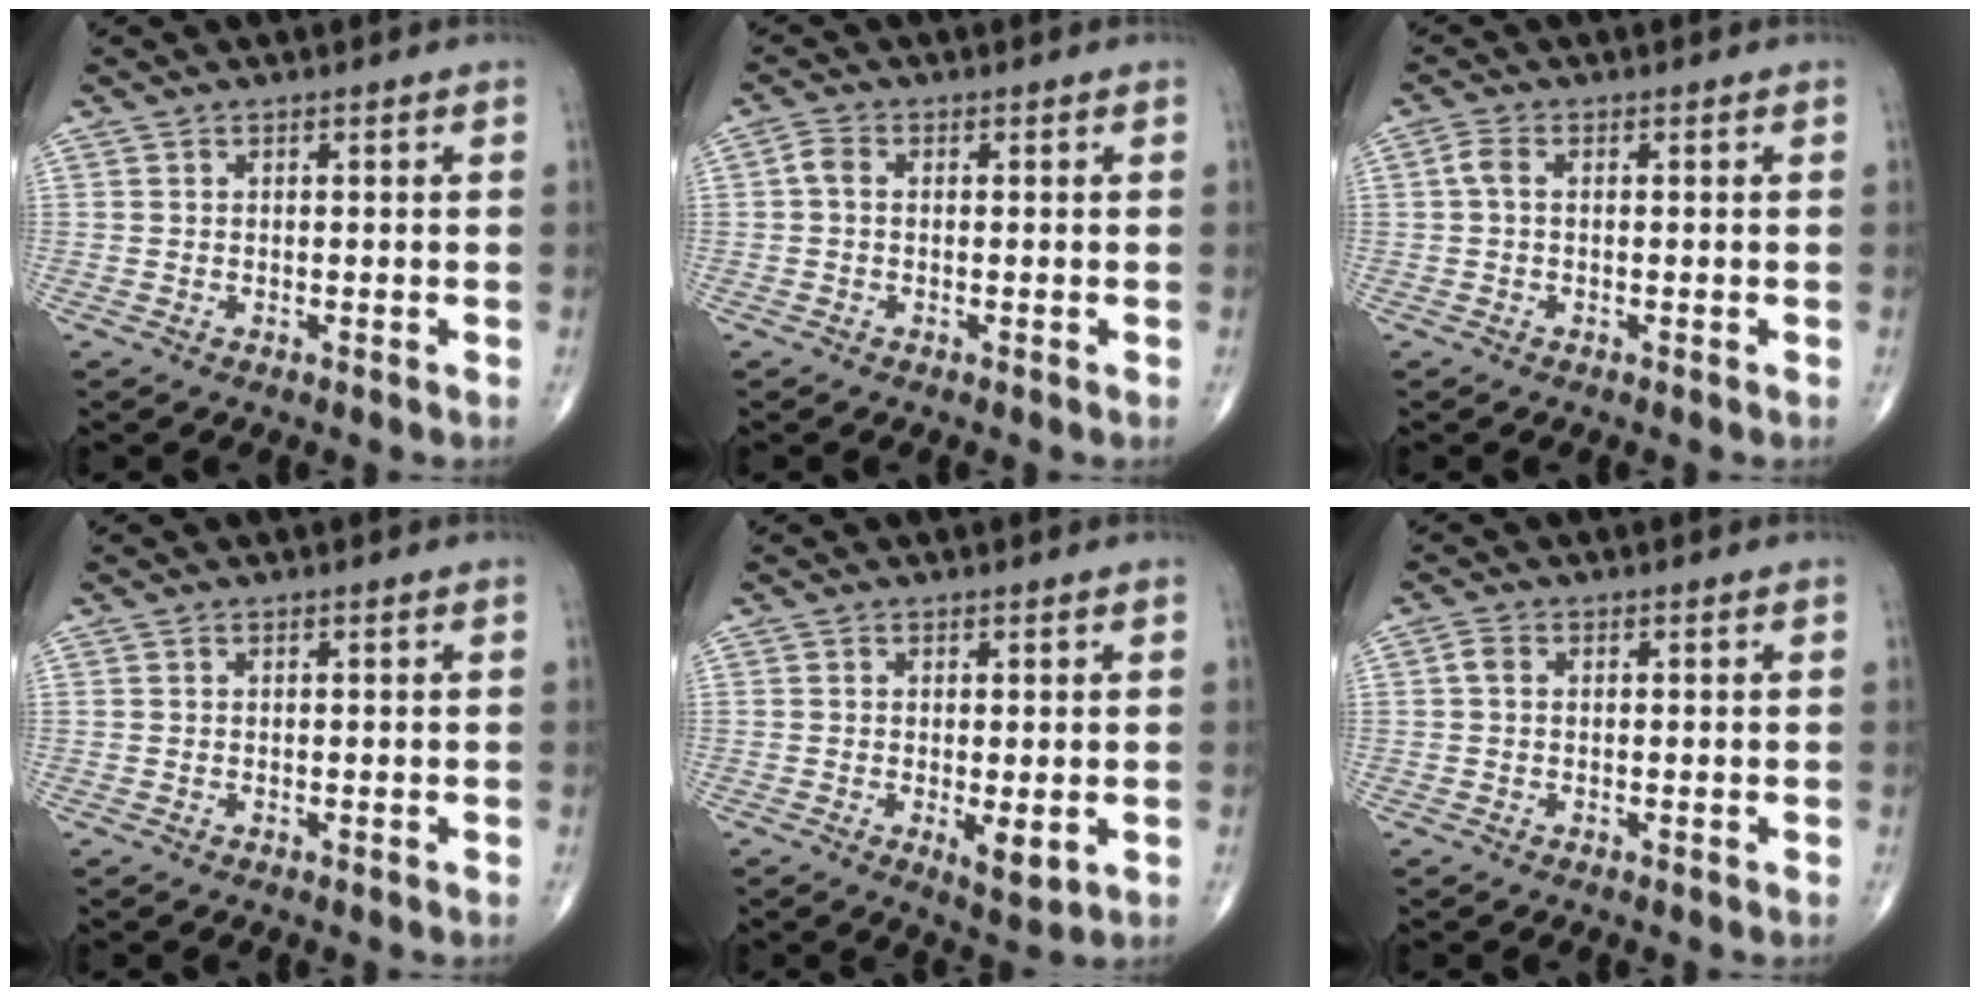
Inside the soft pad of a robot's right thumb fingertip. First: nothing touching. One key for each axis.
{"total": 2.0, "fx": -0.1, "fy": 1.3, "fz": 1.5, "tx": -0.029, "ty": 0.004, "tz": -0.006}
{"total": 2.1, "fx": 0.1, "fy": 1.1, "fz": 1.8, "tx": -0.042, "ty": 0.006, "tz": -0.002}
{"total": 0.0}
{"total": 4.0, "fx": -0.7, "fy": 1.4, "fz": 3.7, "tx": -0.056, "ty": -0.014, "tz": -0.006}
{"total": 1.5, "fx": 0.1, "fy": 1.0, "fz": 1.0, "tx": -0.018, "ty": 0.004, "tz": 0.000}